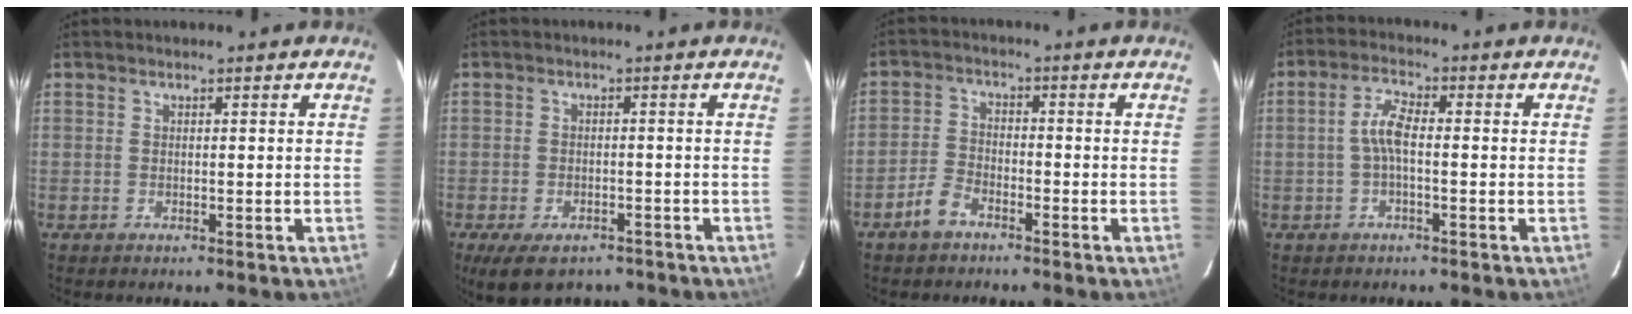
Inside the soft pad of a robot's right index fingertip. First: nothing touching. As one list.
[{"total": 8.7, "force": [-6.2, 4.2, 4.4], "torque": [-0.095, -0.017, -0.091]}, {"total": 4.4, "force": [-3.3, 2.1, 2.1], "torque": [-0.056, 0.010, -0.064]}, {"total": 4.1, "force": [-0.7, 1.2, 3.8], "torque": [-0.083, 0.013, -0.014]}]